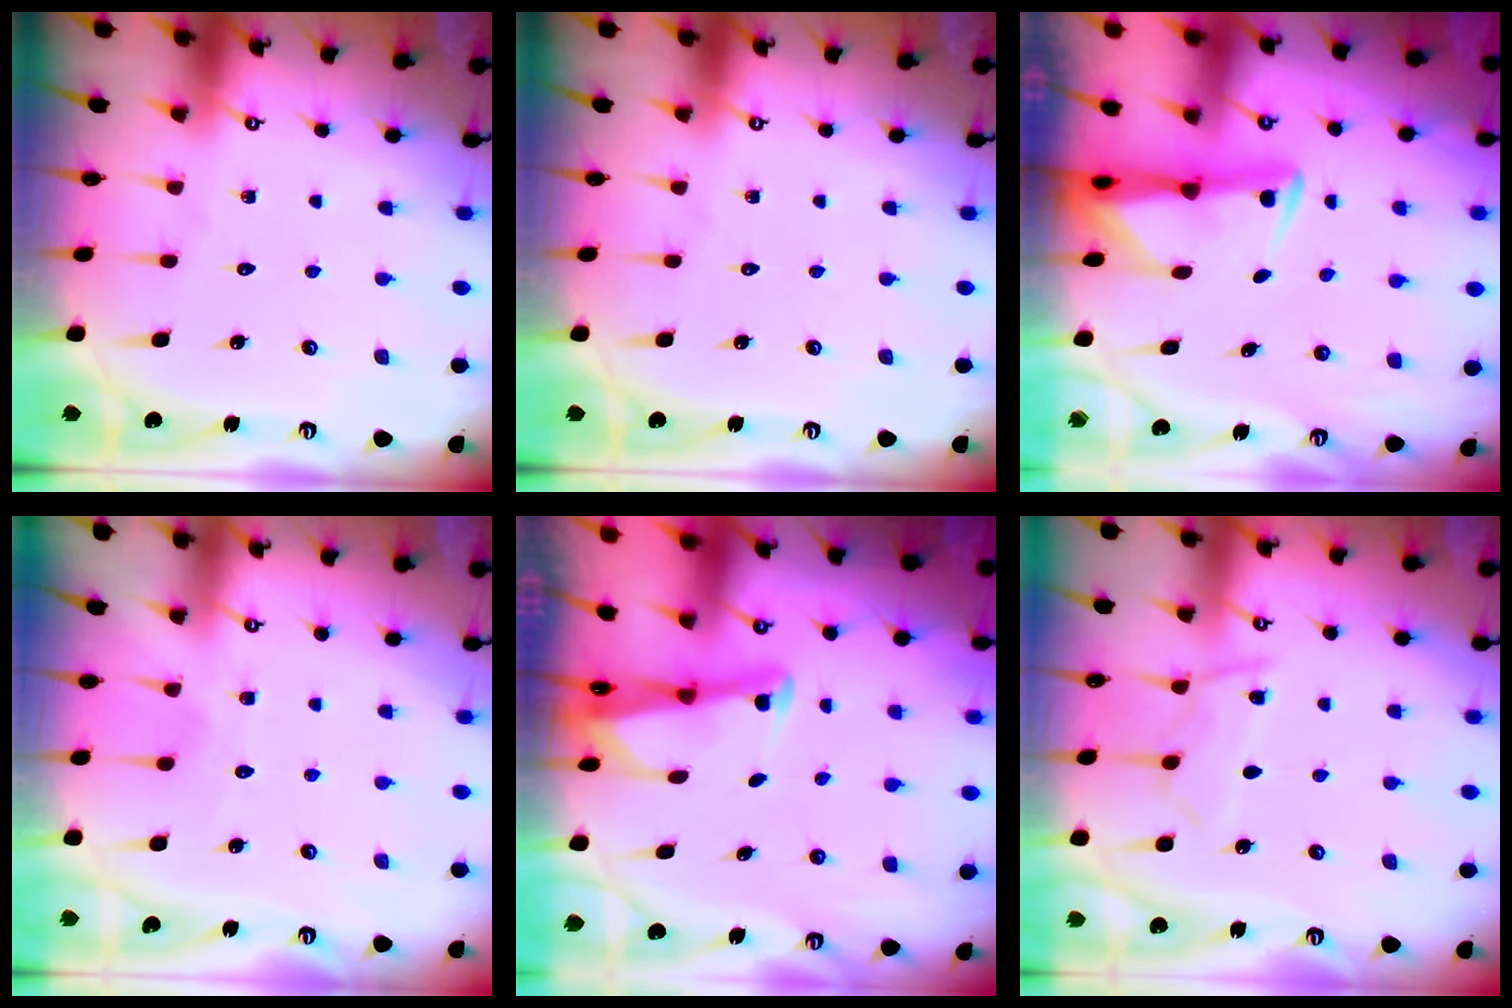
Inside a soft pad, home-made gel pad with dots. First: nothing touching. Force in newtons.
{"total": 0.0}
{"total": 2.9, "press": 2.8, "slide": 0.4}
{"total": 3.7, "press": 3.7, "slide": 0.4}
{"total": 2.5, "press": 2.5, "slide": 0.2}
{"total": 7.3, "press": 7.3, "slide": 0.7}